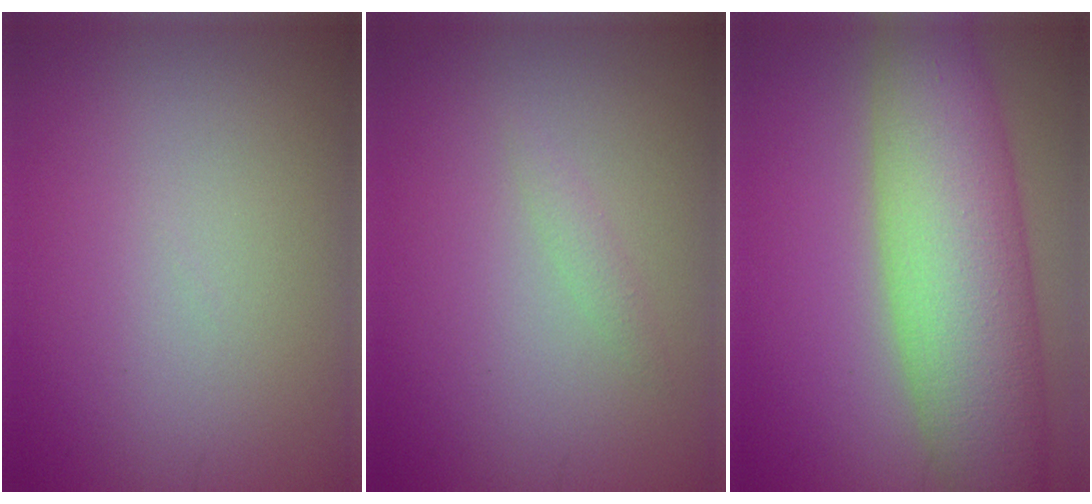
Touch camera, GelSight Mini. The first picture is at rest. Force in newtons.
{"total": 0.9, "press": 0.9, "slide": 0.1}
{"total": 10.4, "press": 10.4, "slide": 0.6}